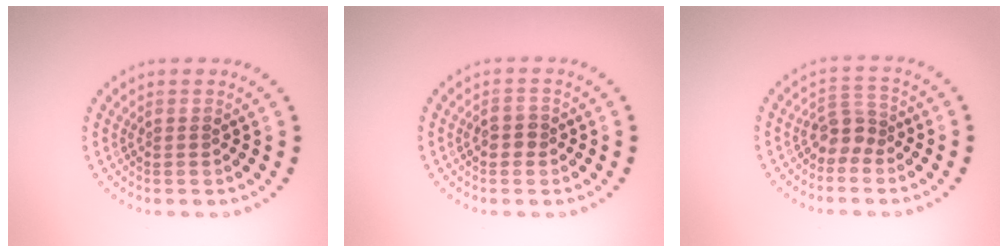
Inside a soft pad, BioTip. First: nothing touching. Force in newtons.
{"total": 1.5, "press": 1.5, "slide": 0.4}
{"total": 2.3, "press": 1.8, "slide": 1.4}